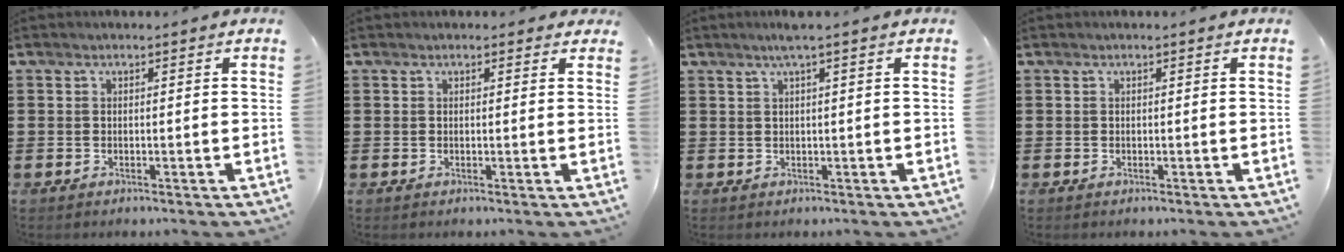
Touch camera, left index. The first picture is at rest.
{"total": 0.8, "force": [0.5, 0.6, 0.3], "torque": [-0.008, 0.006, 0.009]}
{"total": 1.9, "force": [1.0, -0.2, 1.6], "torque": [-0.031, 0.000, 0.016]}
{"total": 0.0}